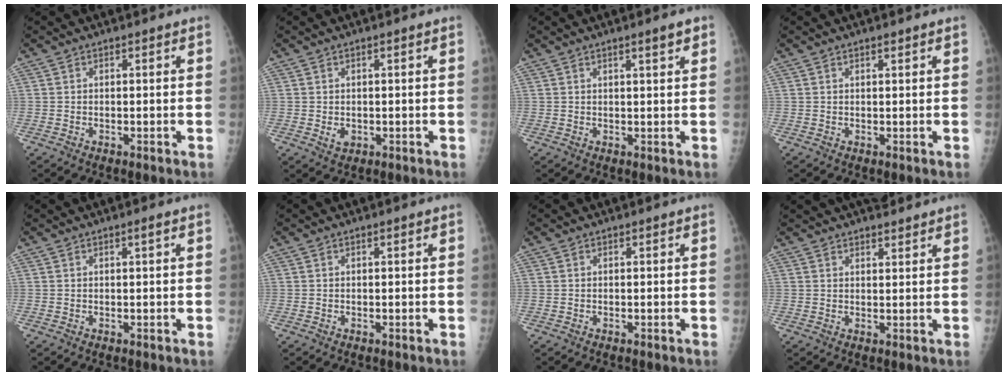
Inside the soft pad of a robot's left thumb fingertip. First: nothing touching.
{"total": 1.8, "force": [-0.2, 1.3, 1.3], "torque": [-0.013, -0.002, 0.003]}
{"total": 2.5, "force": [1.5, 0.2, 2.0], "torque": [-0.027, -0.007, 0.022]}
{"total": 0.8, "force": [0.6, 0.1, 0.6], "torque": [-0.008, -0.003, 0.011]}
{"total": 0.7, "force": [0.3, -0.1, 0.7], "torque": [-0.014, -0.001, 0.007]}
{"total": 0.0}
{"total": 0.0}
{"total": 6.4, "force": [5.4, 1.9, 2.9], "torque": [-0.021, -0.001, 0.083]}